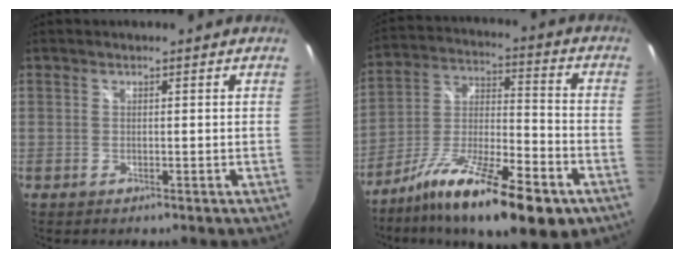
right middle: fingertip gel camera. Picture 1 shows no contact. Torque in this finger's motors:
{"motor_torque": [1.32, -0.82, 0.68, 0.21]}